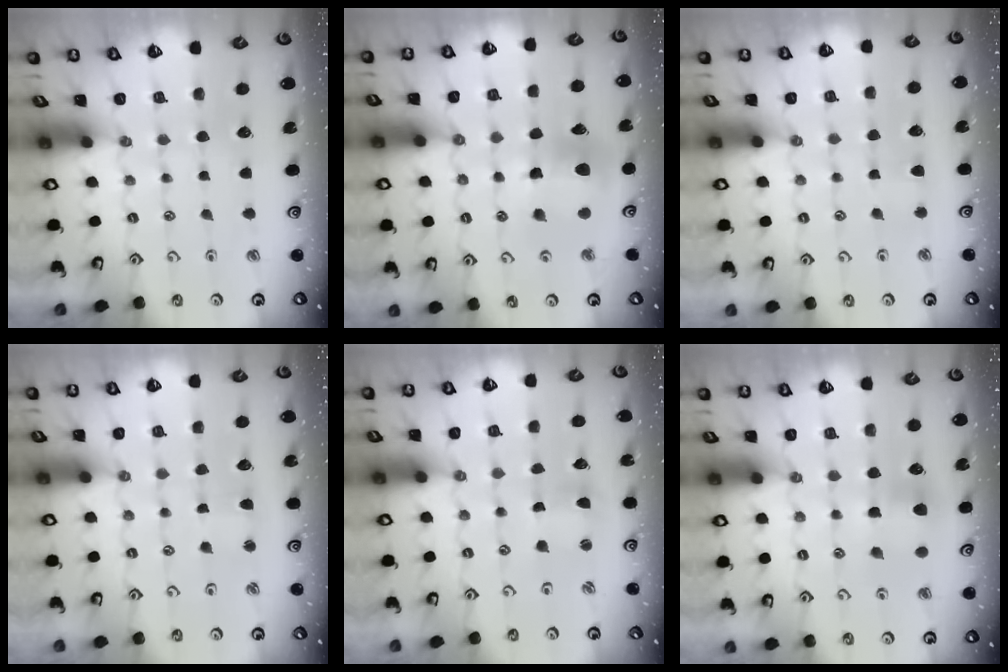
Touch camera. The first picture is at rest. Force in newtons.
{"total": 10.6, "press": 10.5, "slide": 1.3}
{"total": 3.7, "press": 3.7, "slide": 0.4}
{"total": 1.9, "press": 1.9, "slide": 0.3}
{"total": 1.7, "press": 1.7, "slide": 0.3}
{"total": 6.5, "press": 6.5, "slide": 0.9}